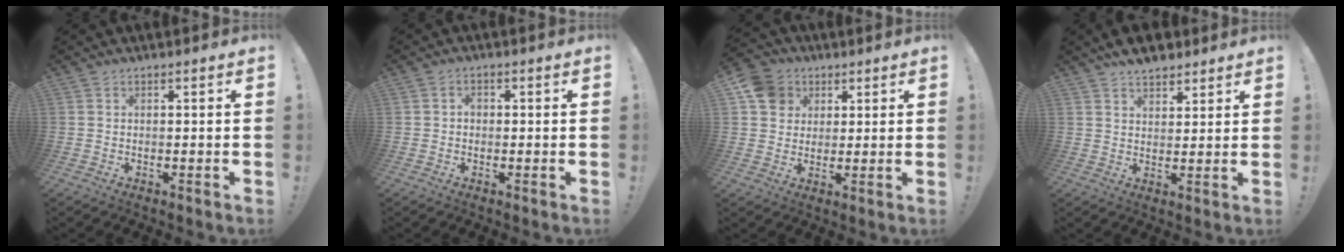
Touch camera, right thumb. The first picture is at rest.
{"total": 1.3, "force": [-0.4, 1.1, 0.7], "torque": [-0.012, 0.005, -0.008]}
{"total": 9.6, "force": [3.7, 8.4, 3.1], "torque": [-0.047, -0.013, 0.076]}
{"total": 5.3, "force": [4.3, 2.6, 1.7], "torque": [-0.026, -0.023, 0.079]}